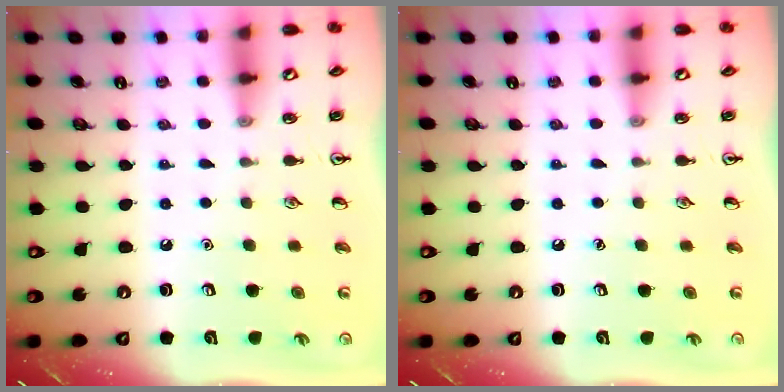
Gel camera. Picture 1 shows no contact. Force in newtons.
{"total": 0.0}